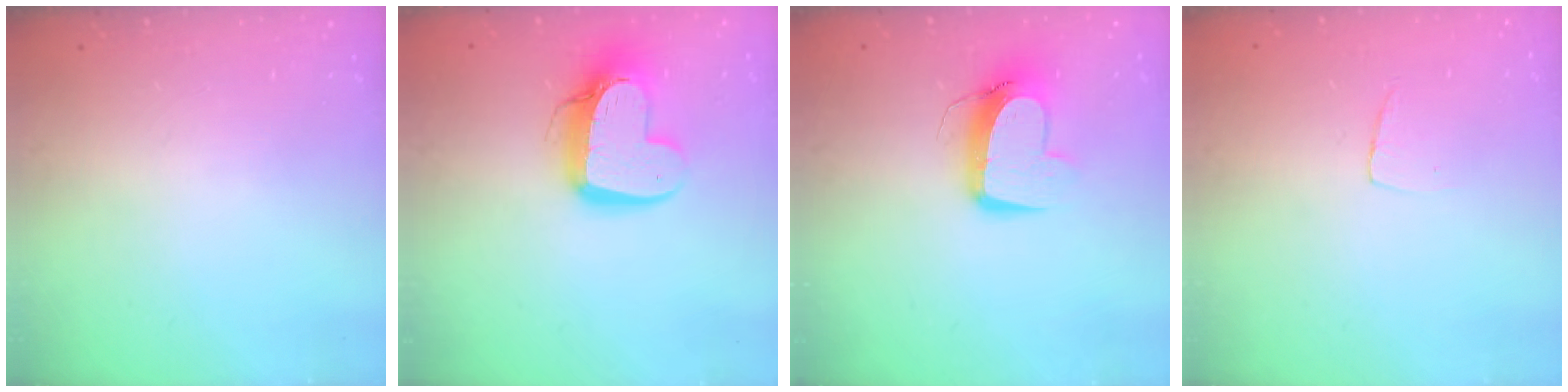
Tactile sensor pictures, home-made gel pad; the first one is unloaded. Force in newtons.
{"total": 13.7, "press": 13.7, "slide": 1.3}
{"total": 11.4, "press": 11.3, "slide": 1.5}
{"total": 3.5, "press": 3.5, "slide": 0.3}